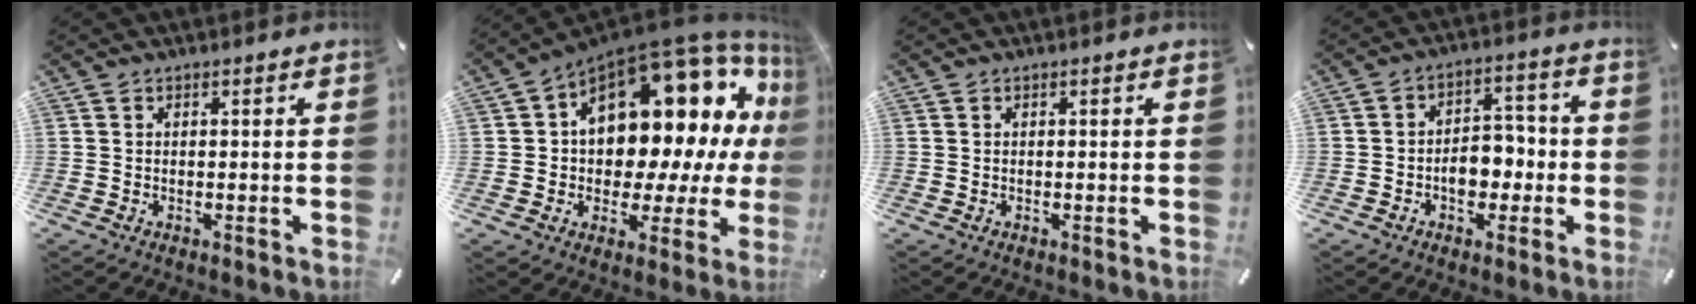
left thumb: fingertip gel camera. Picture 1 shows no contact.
{"total": 18.6, "force": [7.0, 11.2, 13.1], "torque": [-0.181, -0.077, 0.116]}
{"total": 0.0}
{"total": 7.9, "force": [-2.2, 5.8, 4.8], "torque": [-0.056, 0.016, -0.039]}